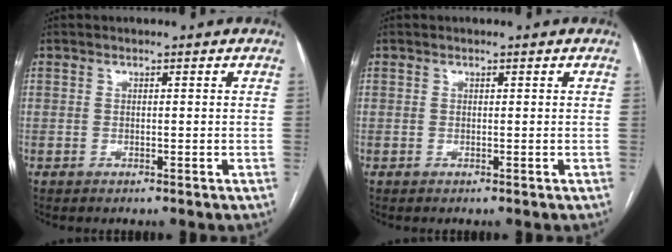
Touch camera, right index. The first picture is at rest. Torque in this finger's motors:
{"motor_torque": [-0.02, -0.07, 0.12, 0.01]}